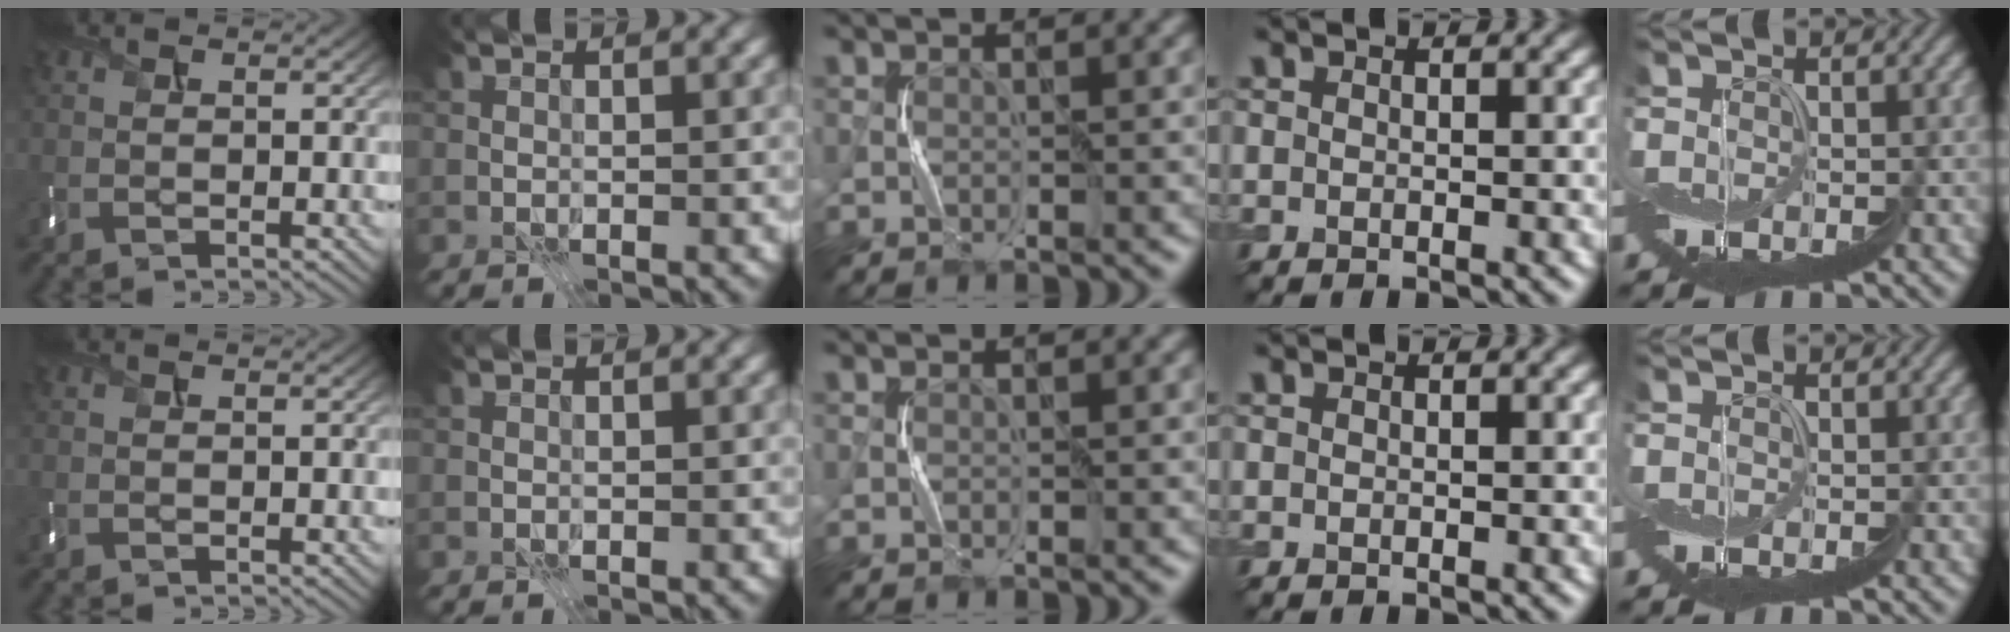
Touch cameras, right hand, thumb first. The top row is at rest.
{}